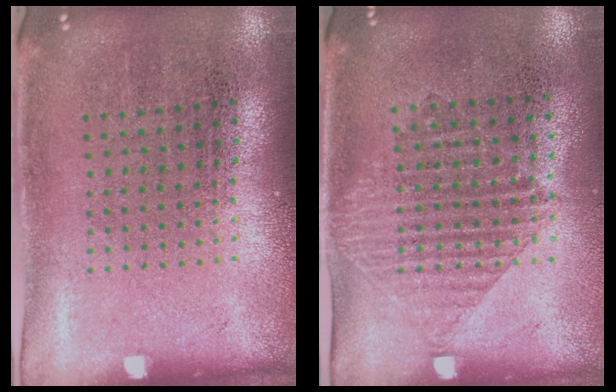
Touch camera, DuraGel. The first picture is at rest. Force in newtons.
{"total": 1.2, "press": 1.0, "slide": 0.6}